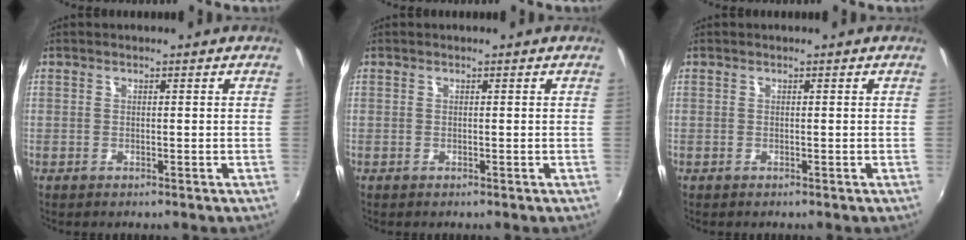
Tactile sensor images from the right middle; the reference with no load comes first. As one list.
[{"total": 0.0}, {"total": 0.0}]